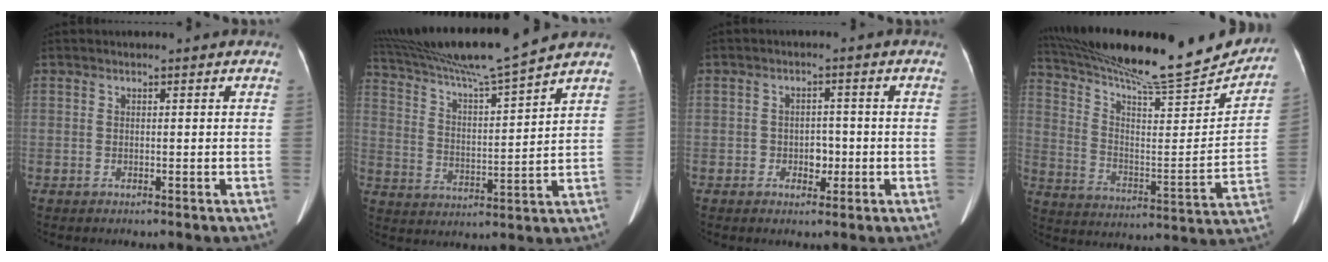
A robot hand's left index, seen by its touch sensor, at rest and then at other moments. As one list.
[{"total": 15.5, "force": [13.8, -1.9, 6.9], "torque": [-0.130, -0.006, 0.231]}, {"total": 2.8, "force": [-0.8, 2.0, 1.8], "torque": [-0.021, 0.006, -0.009]}, {"total": 25.0, "force": [22.6, 2.3, 10.4], "torque": [-0.181, -0.043, 0.329]}]